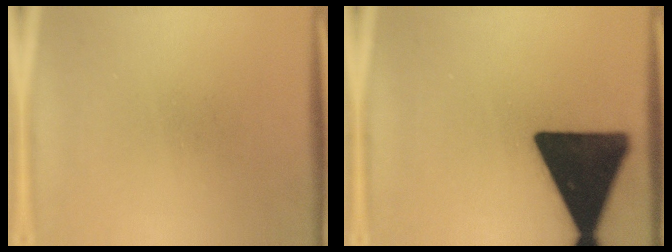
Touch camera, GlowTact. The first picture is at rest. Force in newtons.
{"total": 19.8}